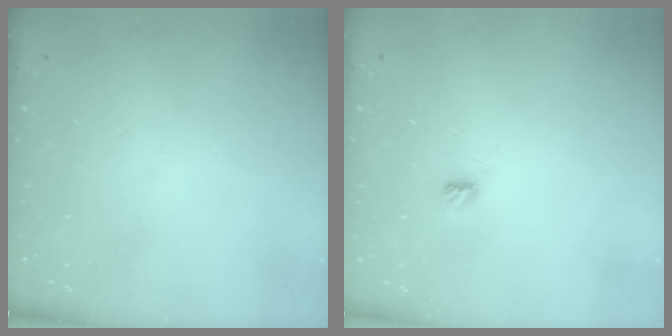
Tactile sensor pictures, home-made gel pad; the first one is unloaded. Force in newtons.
{"total": 3.3, "press": 3.3, "slide": 0.4}